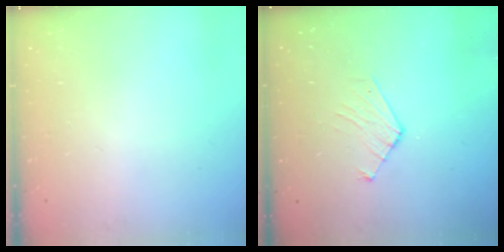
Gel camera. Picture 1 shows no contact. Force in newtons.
{"total": 5.9, "press": 5.8, "slide": 0.6}